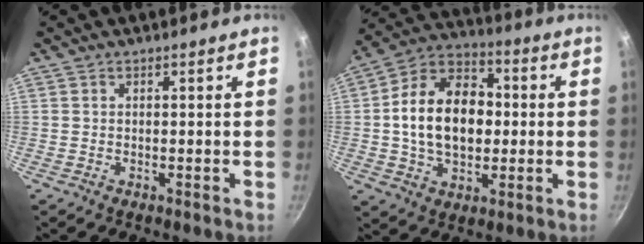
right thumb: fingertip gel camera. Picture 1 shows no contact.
{"total": 17.7, "force": [0.2, 12.2, 12.8], "torque": [-0.182, 0.028, -0.007]}